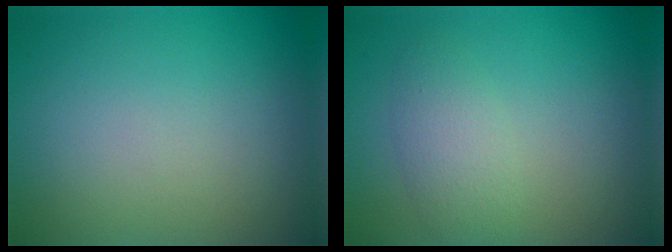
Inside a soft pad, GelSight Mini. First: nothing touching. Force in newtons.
{"total": 2.8, "press": 2.8, "slide": 0.1}